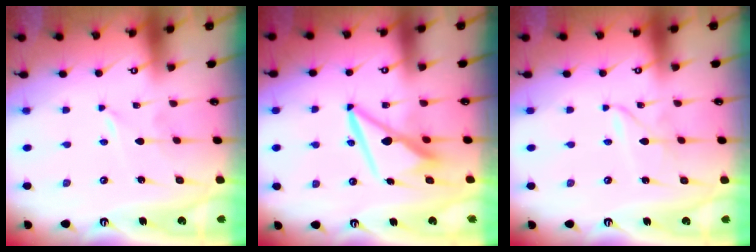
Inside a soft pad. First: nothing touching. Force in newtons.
{"total": 9.9, "press": 9.8, "slide": 1.6}
{"total": 1.9, "press": 1.9, "slide": 0.2}